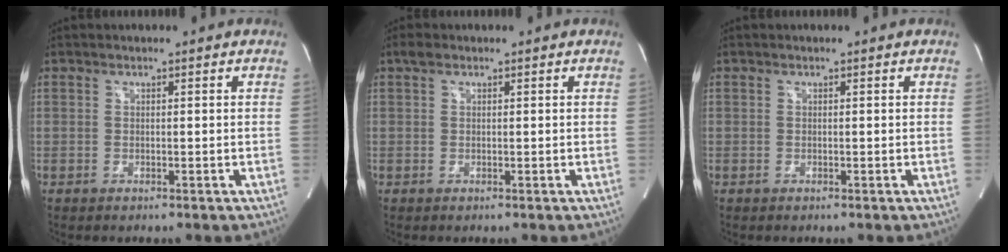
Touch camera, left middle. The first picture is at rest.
{"total": 1.2, "force": [0.8, 0.6, 0.6], "torque": [-0.017, 0.015, 0.015]}
{"total": 0.0}